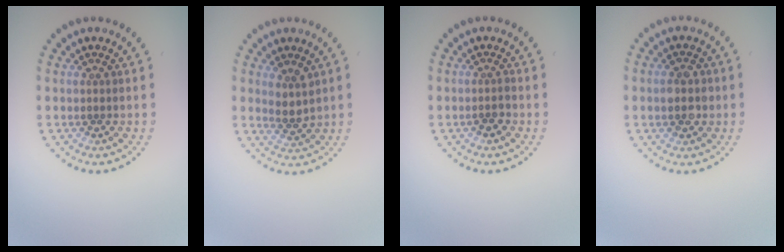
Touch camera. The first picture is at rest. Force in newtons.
{"total": 2.3, "press": 1.8, "slide": 1.5}
{"total": 1.2, "press": 1.0, "slide": 0.7}
{"total": 2.8, "press": 2.8, "slide": 0.2}